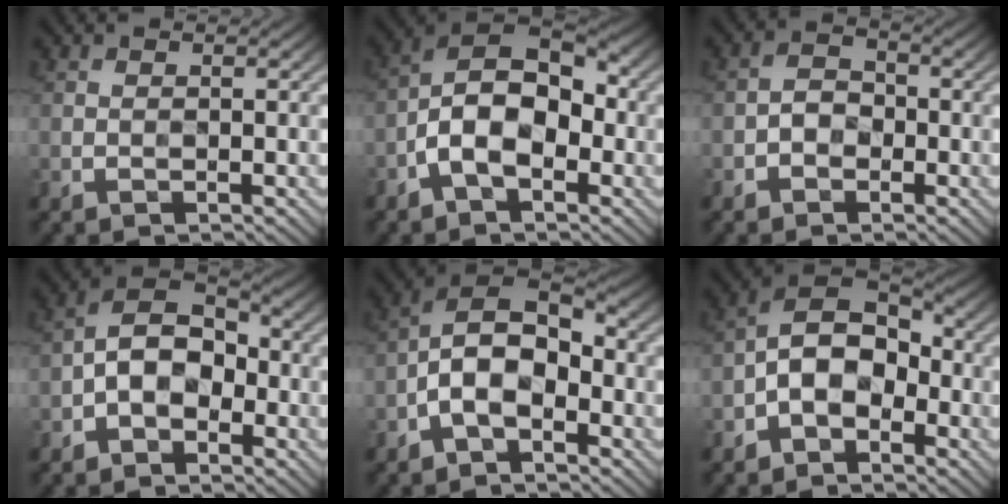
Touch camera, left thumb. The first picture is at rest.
{"total": 10.7, "force": [-3.0, 6.2, 8.2], "torque": [-0.140, 0.016, -0.067]}
{"total": 3.1, "force": [-2.0, 2.0, 1.3], "torque": [-0.015, 0.005, -0.043]}
{"total": 7.8, "force": [-2.7, 5.1, 5.3], "torque": [-0.080, 0.014, -0.059]}
{"total": 9.5, "force": [-2.6, 5.4, 7.3], "torque": [-0.140, 0.017, -0.060]}
{"total": 9.1, "force": [-2.9, 5.9, 6.3], "torque": [-0.104, 0.013, -0.066]}